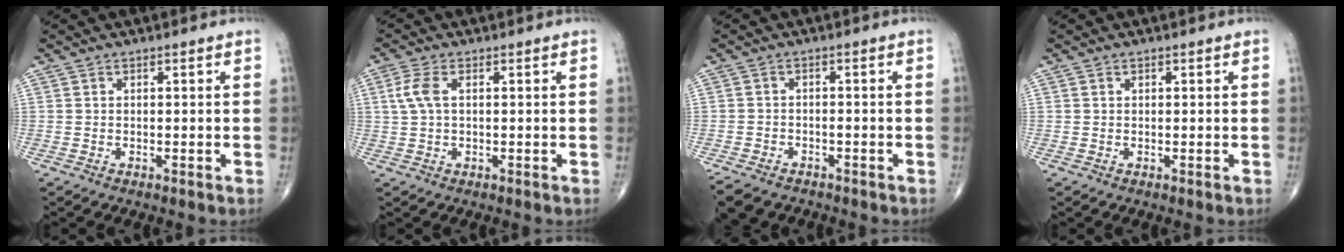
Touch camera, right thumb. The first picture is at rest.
{"total": 4.2, "force": [0.9, 2.1, 3.5], "torque": [-0.094, 0.012, 0.017]}
{"total": 9.0, "force": [-6.3, 5.3, 3.7], "torque": [-0.077, 0.009, -0.094]}
{"total": 0.0}